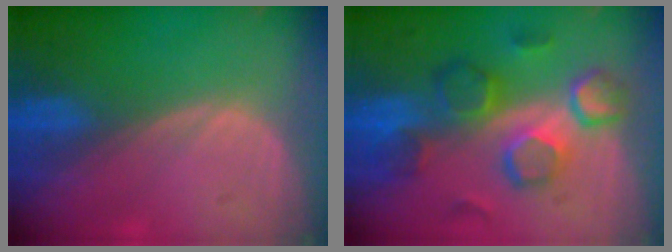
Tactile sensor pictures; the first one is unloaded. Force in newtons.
{"total": 9.7, "press": 9.3, "slide": 2.9}